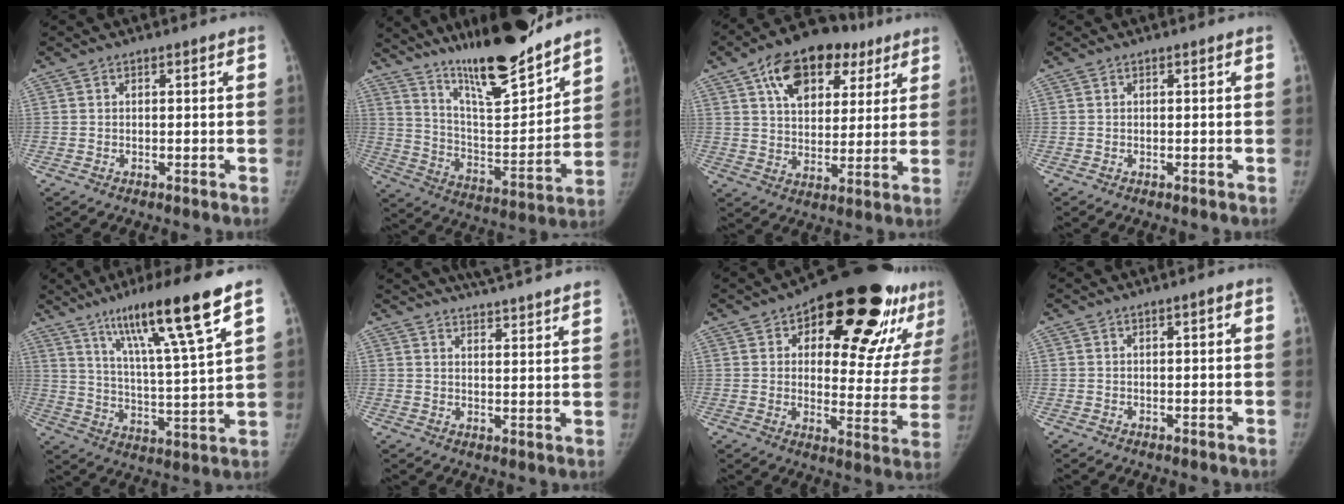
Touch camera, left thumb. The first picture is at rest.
{"total": 22.9, "force": [18.4, 4.2, 13.0], "torque": [-0.176, -0.098, 0.307]}
{"total": 18.2, "force": [9.1, 11.1, 11.1], "torque": [-0.130, -0.006, 0.143]}
{"total": 0.0}
{"total": 17.8, "force": [11.1, 0.9, 13.9], "torque": [-0.225, -0.050, 0.185]}
{"total": 15.4, "force": [14.0, 1.7, 6.2], "torque": [-0.074, -0.034, 0.183]}
{"total": 28.2, "force": [15.5, 12.1, 20.2], "torque": [-0.224, -0.036, 0.213]}
{"total": 1.1, "force": [0.3, 0.1, 1.0], "torque": [-0.017, 0.002, 0.004]}